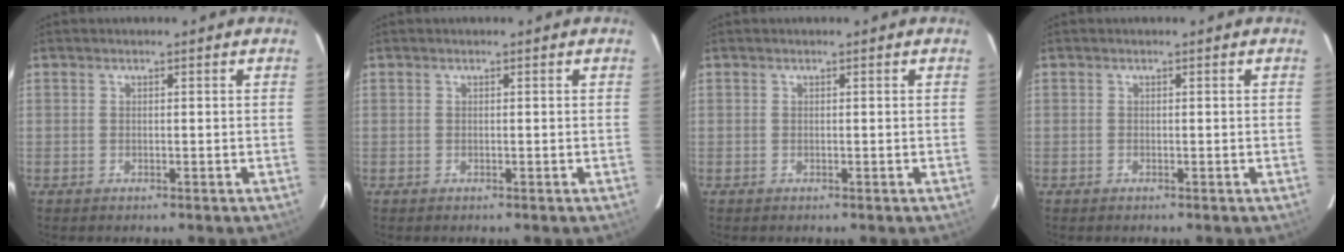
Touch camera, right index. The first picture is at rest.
{"total": 0.0}
{"total": 0.0}
{"total": 0.0}